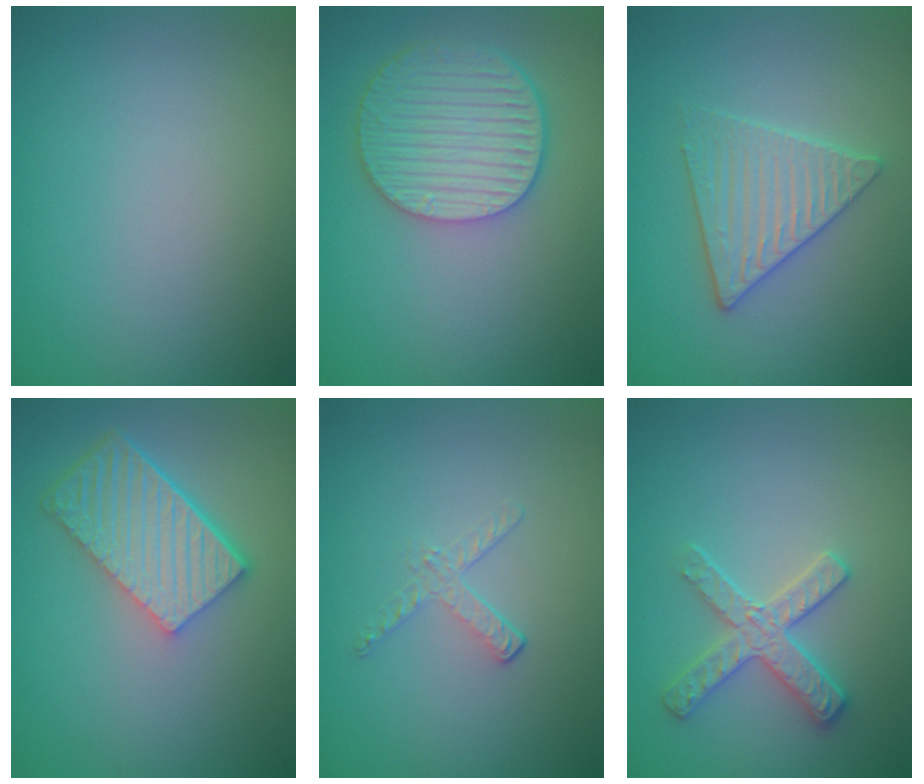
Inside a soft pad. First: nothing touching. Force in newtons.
{"total": 5.7, "press": 4.8, "slide": 3.1}
{"total": 3.5, "press": 3.4, "slide": 0.3}
{"total": 6.7, "press": 4.8, "slide": 4.6}
{"total": 1.2, "press": 0.4, "slide": 1.2}
{"total": 2.9, "press": 2.9, "slide": 0.1}